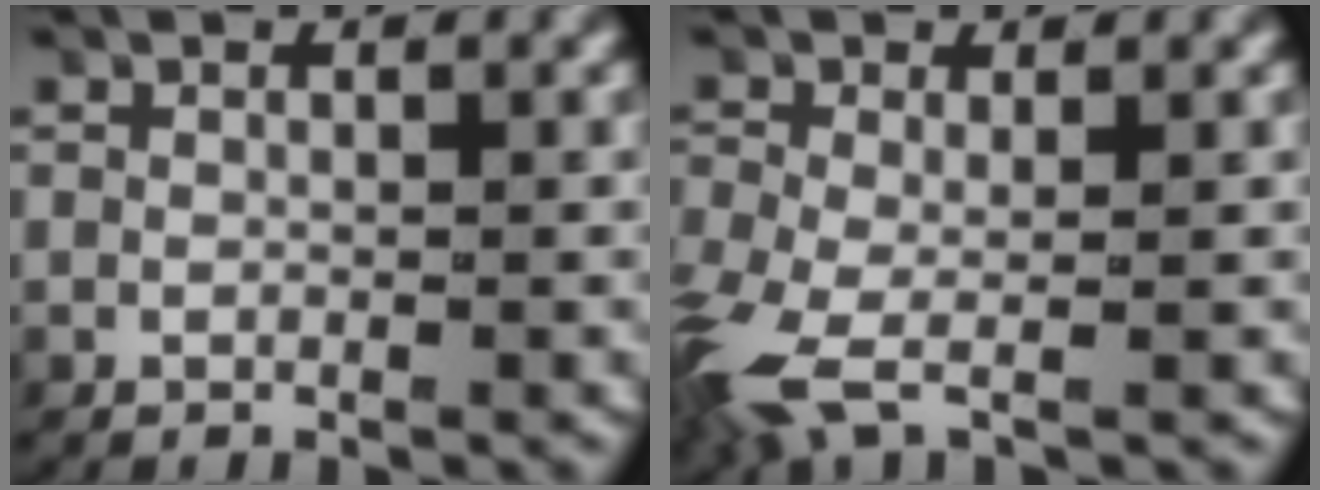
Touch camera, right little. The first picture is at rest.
{"total": 3.4, "force": [-1.3, 2.0, 2.5], "torque": [-0.096, -0.029, -0.012]}